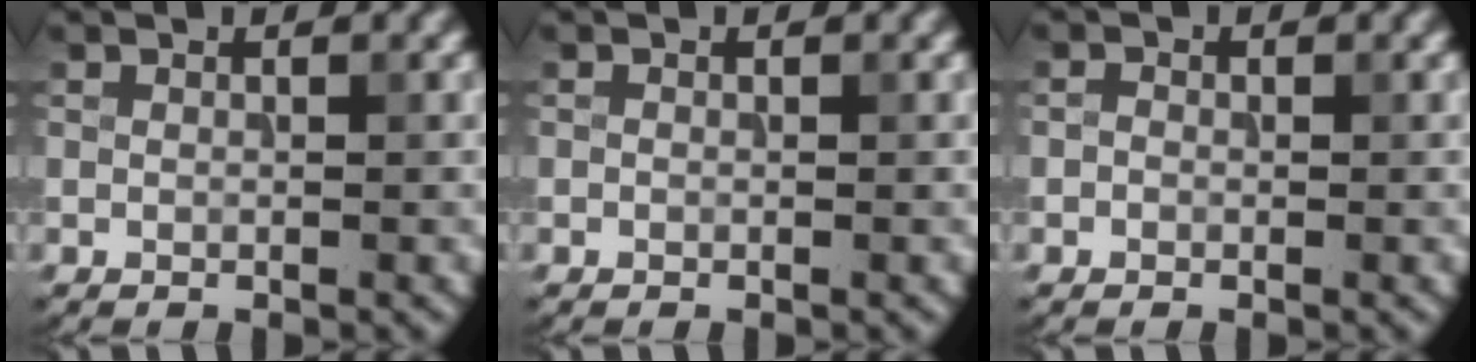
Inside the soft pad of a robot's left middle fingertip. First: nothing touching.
{"total": 0.0}
{"total": 0.7, "force": [-0.2, 0.6, 0.2], "torque": [-0.001, -0.002, -0.008]}